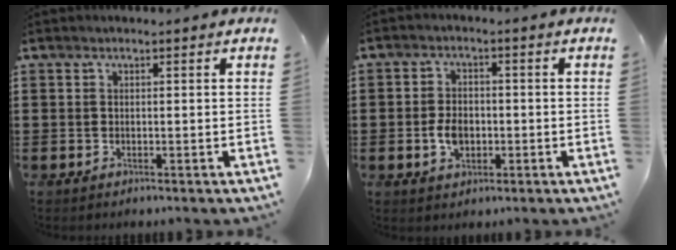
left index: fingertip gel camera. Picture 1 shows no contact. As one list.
[{"total": 4.1, "force": [-0.9, 2.8, 2.9], "torque": [-0.064, 0.001, -0.017]}]